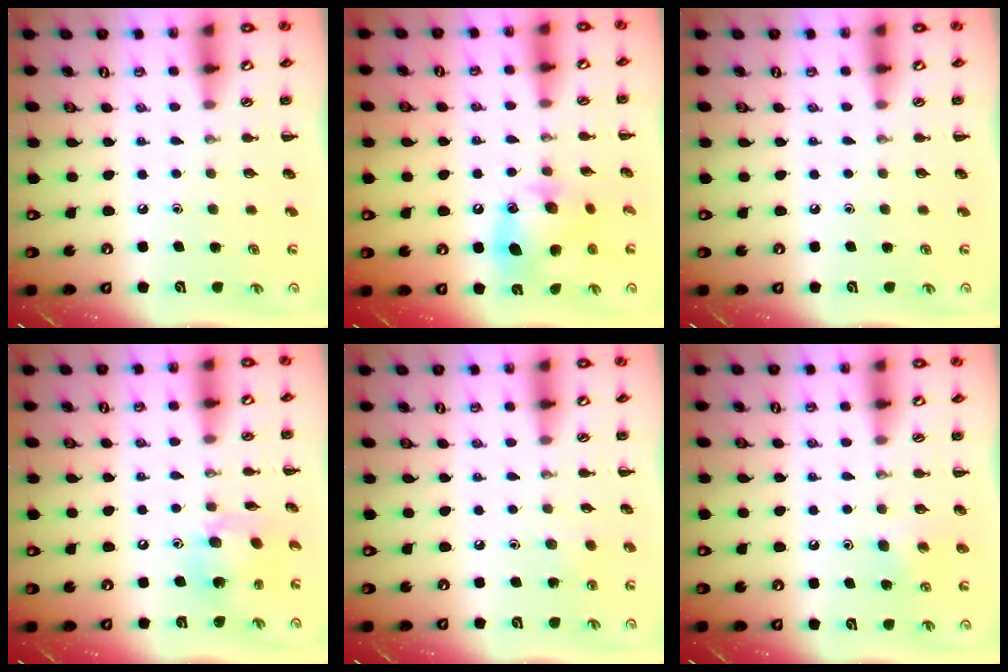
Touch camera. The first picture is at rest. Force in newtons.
{"total": 12.7, "press": 12.5, "slide": 1.8}
{"total": 0.0}
{"total": 8.7, "press": 8.6, "slide": 1.2}
{"total": 3.2, "press": 3.0, "slide": 1.0}
{"total": 4.3, "press": 4.2, "slide": 1.2}